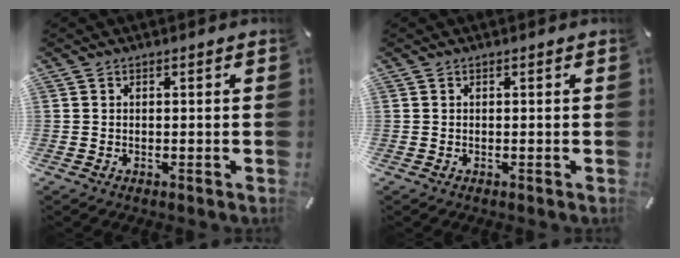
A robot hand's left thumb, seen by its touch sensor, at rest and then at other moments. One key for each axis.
{"total": 0.0}